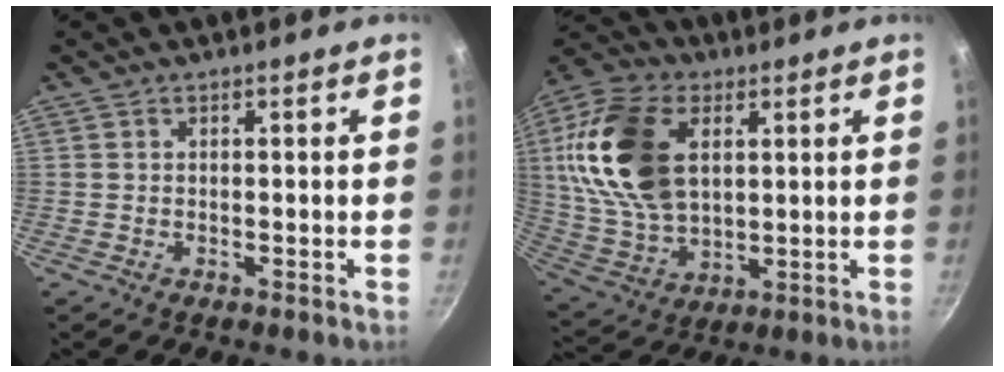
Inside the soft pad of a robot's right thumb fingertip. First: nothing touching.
{"total": 21.0, "force": [4.9, 13.3, 15.5], "torque": [-0.280, -0.003, 0.097]}